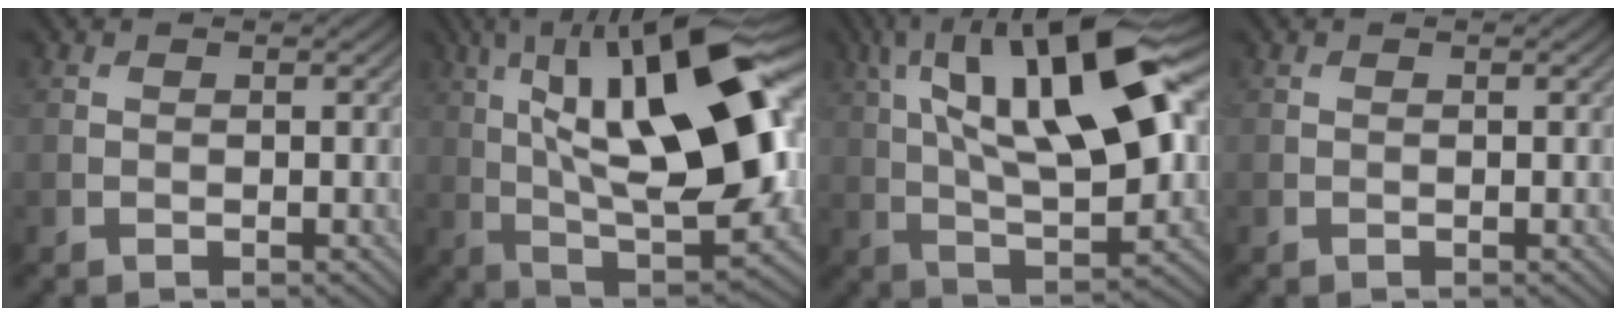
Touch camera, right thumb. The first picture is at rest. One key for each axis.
{"total": 19.3, "fx": 4.4, "fy": 7.1, "fz": 17.4, "tx": -0.291, "ty": 0.037, "tz": 0.068}
{"total": 18.2, "fx": 5.9, "fy": 6.8, "fz": 15.9, "tx": -0.284, "ty": 0.037, "tz": 0.091}
{"total": 0.0}